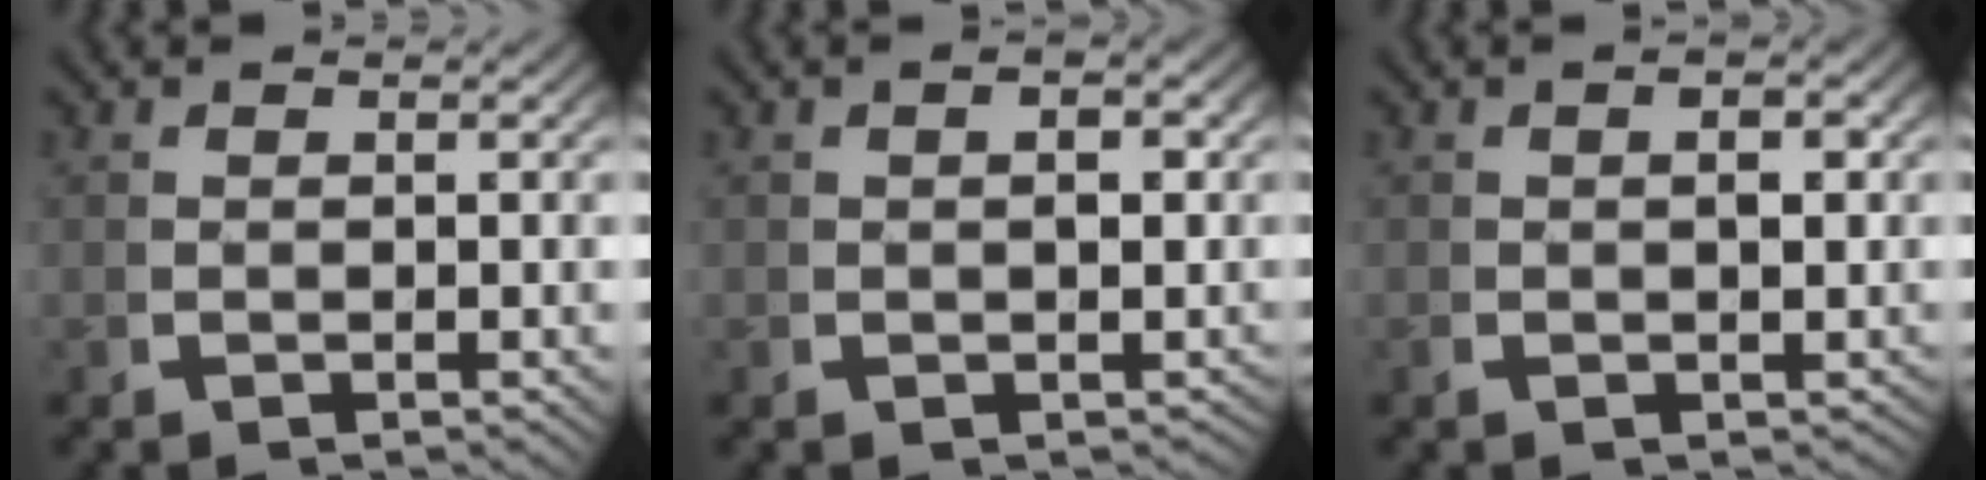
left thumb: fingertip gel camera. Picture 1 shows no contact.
{"total": 1.7, "force": [-0.1, 1.2, 1.2], "torque": [-0.018, -0.001, 0.000]}
{"total": 1.7, "force": [0.0, 1.1, 1.4], "torque": [-0.023, -0.002, 0.001]}